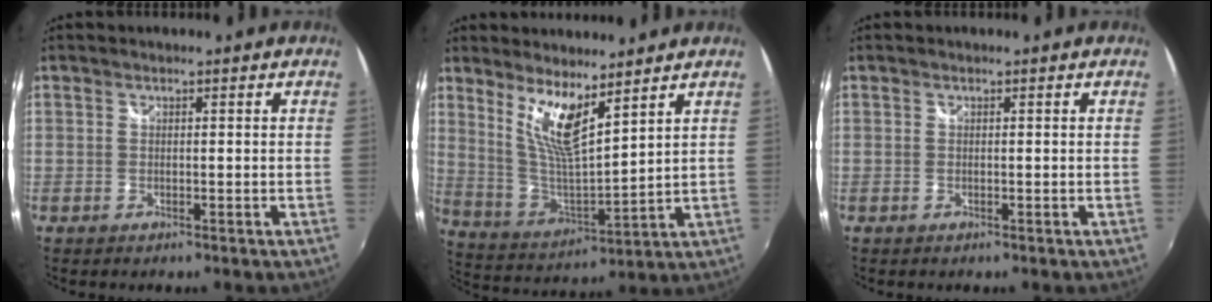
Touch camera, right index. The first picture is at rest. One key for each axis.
{"total": 10.4, "fx": 6.8, "fy": 2.0, "fz": 7.6, "tx": -0.143, "ty": -0.016, "tz": 0.138}
{"total": 0.0}